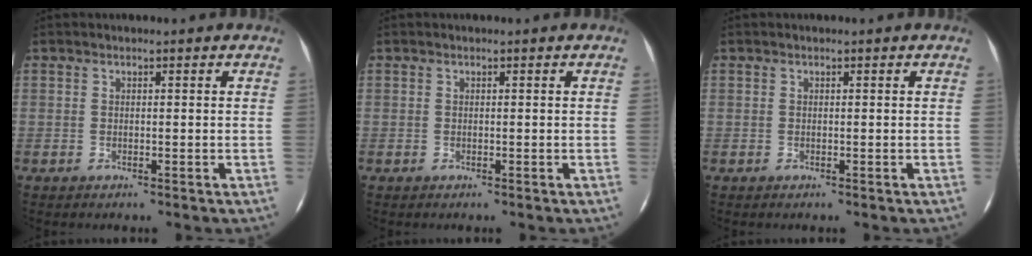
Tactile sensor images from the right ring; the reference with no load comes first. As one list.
[{"total": 0.0}, {"total": 0.0}]